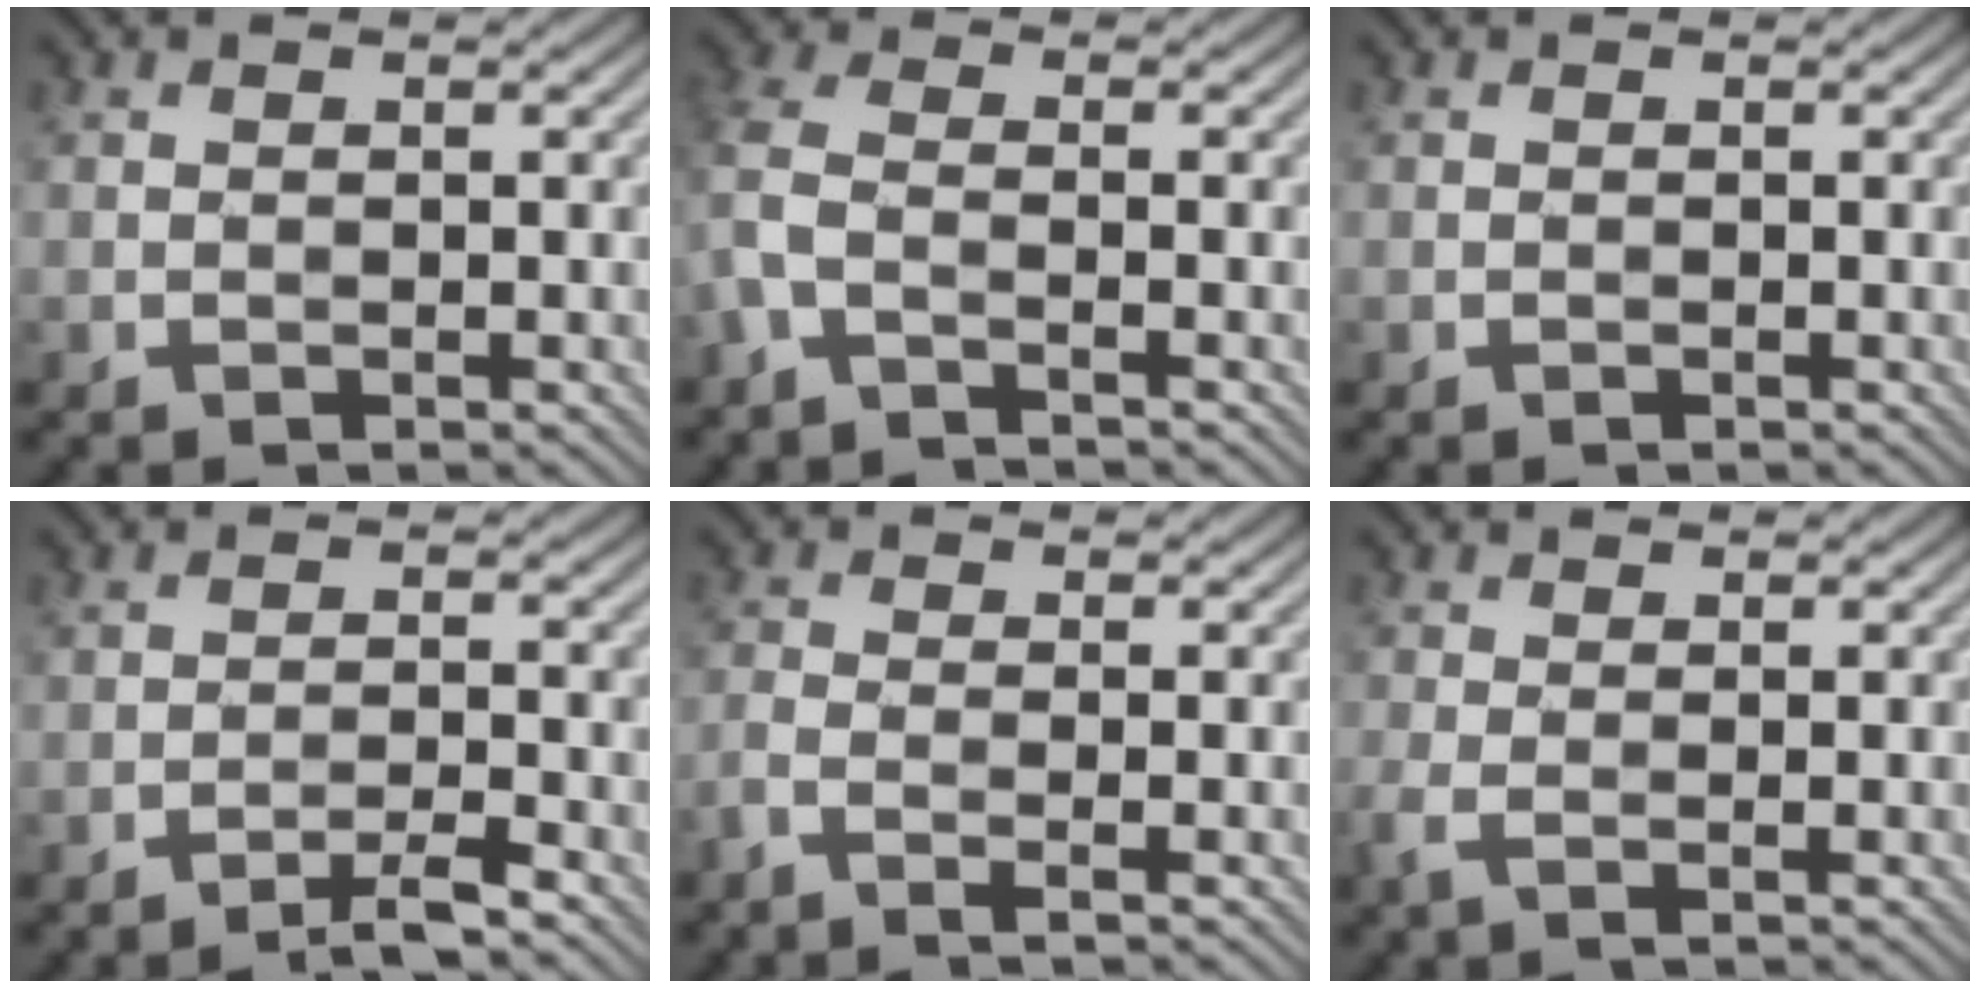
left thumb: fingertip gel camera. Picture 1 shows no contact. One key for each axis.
{"total": 3.5, "fx": -1.8, "fy": 1.1, "fz": 2.8, "tx": -0.075, "ty": -0.001, "tz": -0.053}
{"total": 0.0}
{"total": 3.2, "fx": -2.5, "fy": 0.1, "fz": 2.1, "tx": -0.034, "ty": 0.009, "tz": -0.050}
{"total": 2.7, "fx": -1.7, "fy": 0.4, "fz": 2.1, "tx": -0.050, "ty": -0.004, "tz": -0.047}
{"total": 1.9, "fx": -0.6, "fy": 0.4, "fz": 1.8, "tx": -0.051, "ty": -0.003, "tz": -0.020}